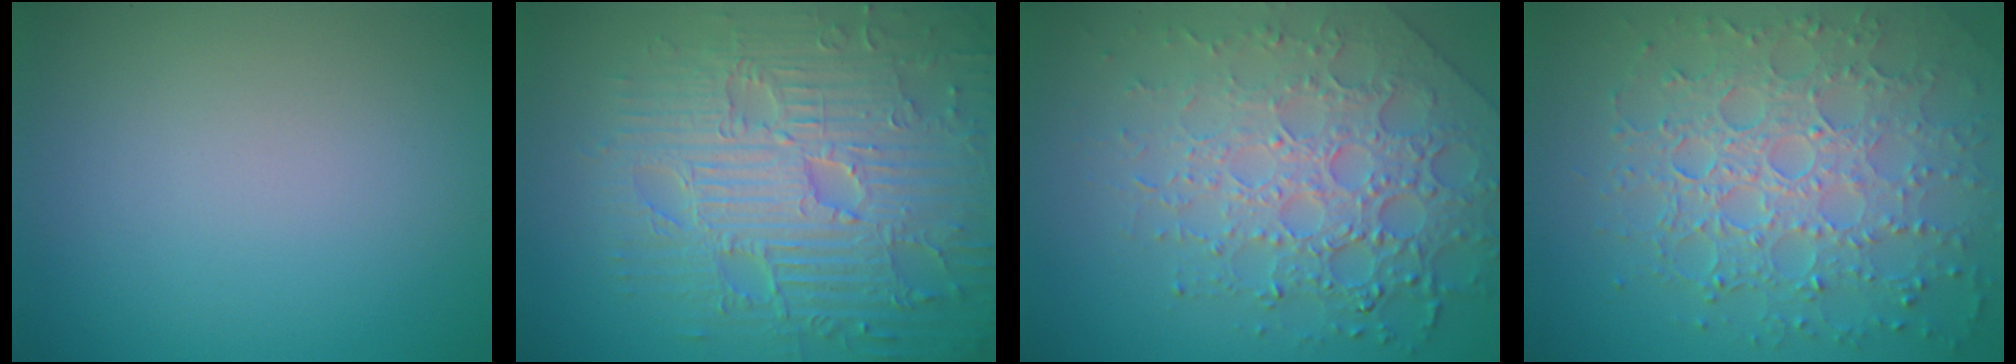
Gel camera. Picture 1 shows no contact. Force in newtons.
{"total": 9.5, "press": 6.9, "slide": 6.6}
{"total": 8.1, "press": 5.6, "slide": 5.9}
{"total": 7.7, "press": 5.5, "slide": 5.4}